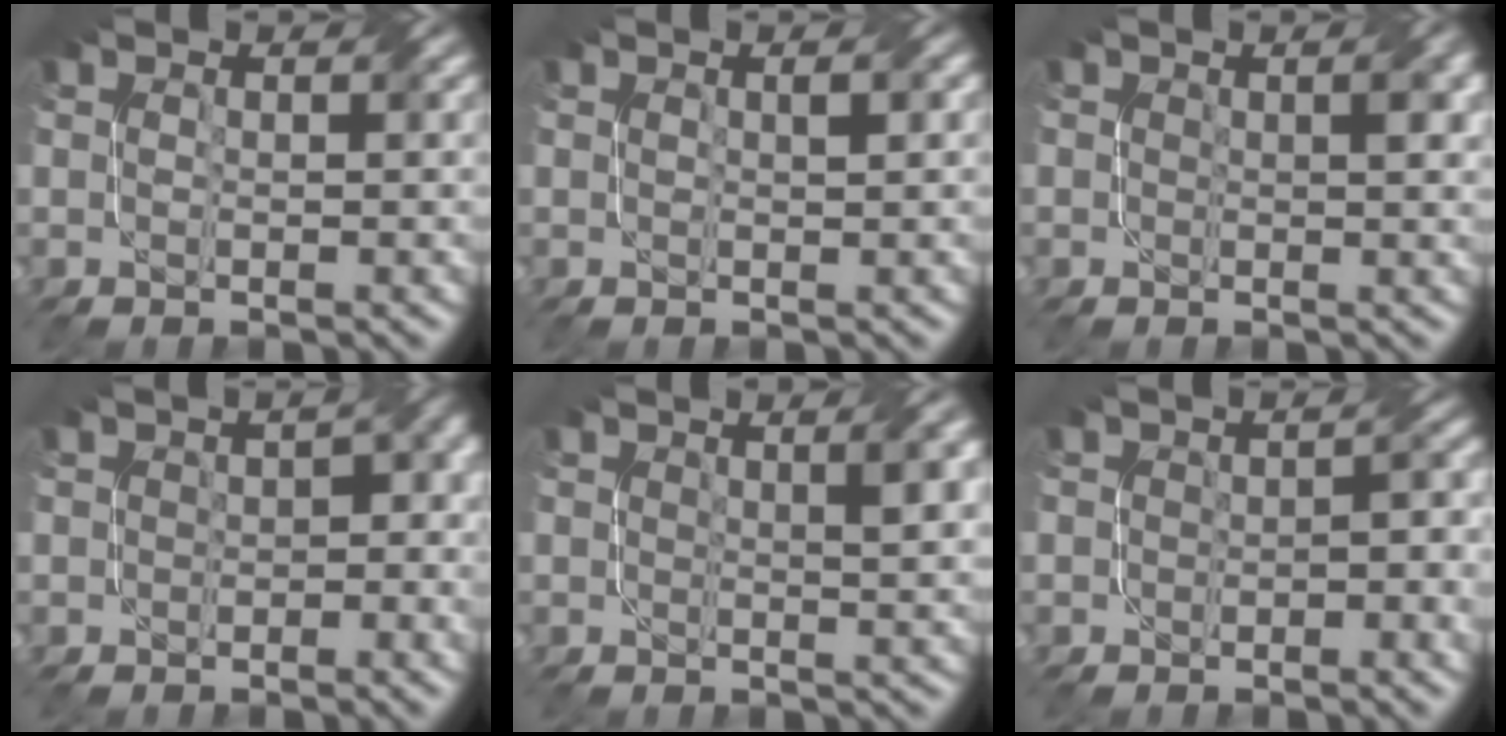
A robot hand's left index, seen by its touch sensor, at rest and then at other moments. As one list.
[{"total": 0.5, "force": [0.1, 0.0, 0.5], "torque": [-0.006, 0.006, 0.003]}, {"total": 1.3, "force": [0.2, 0.4, 1.2], "torque": [-0.010, 0.004, 0.002]}, {"total": 3.0, "force": [-0.7, 1.9, 2.2], "torque": [-0.010, 0.003, -0.004]}, {"total": 2.3, "force": [0.6, 0.6, 2.2], "torque": [-0.017, 0.008, 0.010]}, {"total": 2.6, "force": [-1.0, 1.5, 1.9], "torque": [-0.017, 0.006, -0.010]}]